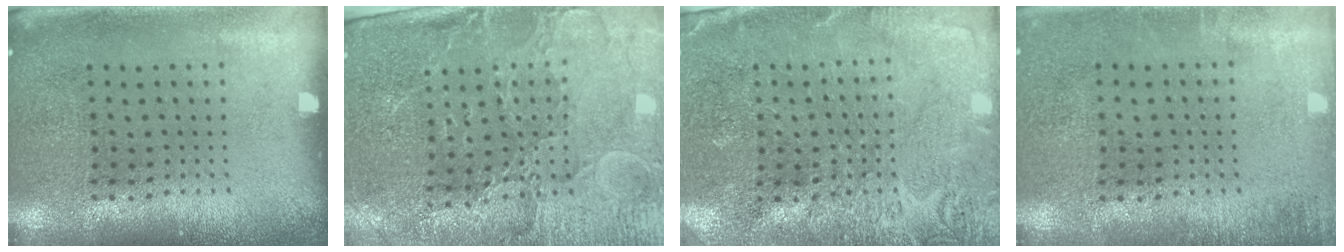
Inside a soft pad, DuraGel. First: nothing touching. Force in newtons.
{"total": 3.5, "press": 3.4, "slide": 1.1}
{"total": 2.7, "press": 2.7, "slide": 0.2}
{"total": 0.9, "press": 0.9, "slide": 0.2}